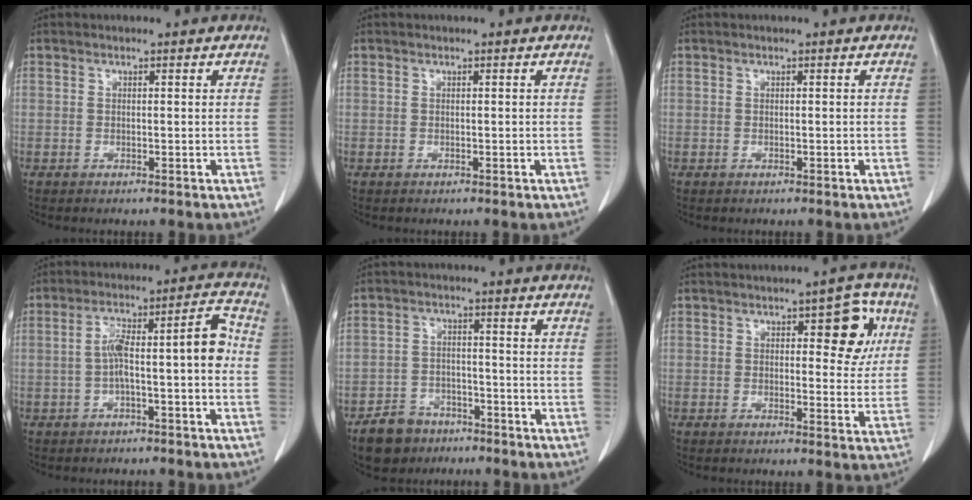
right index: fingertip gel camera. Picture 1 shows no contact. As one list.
[{"total": 0.0}, {"total": 0.0}, {"total": 9.3, "force": [-1.1, 1.6, 9.1], "torque": [-0.145, 0.045, -0.018]}, {"total": 6.3, "force": [-4.6, 4.2, 1.4], "torque": [-0.034, 0.007, -0.075]}, {"total": 7.3, "force": [2.6, 3.0, 6.1], "torque": [-0.062, 0.013, 0.028]}]